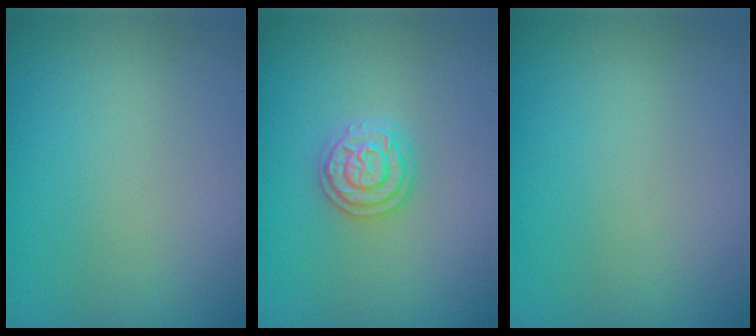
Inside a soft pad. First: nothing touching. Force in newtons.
{"total": 2.3, "press": 2.3, "slide": 0.5}
{"total": 0.0}